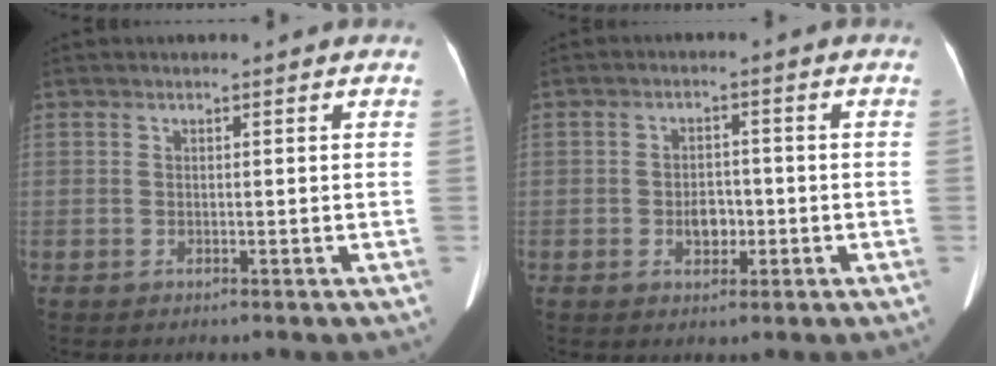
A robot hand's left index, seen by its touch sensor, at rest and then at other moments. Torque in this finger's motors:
{"motor_torque": [0.05, 0.01, 0.05, 0.00]}